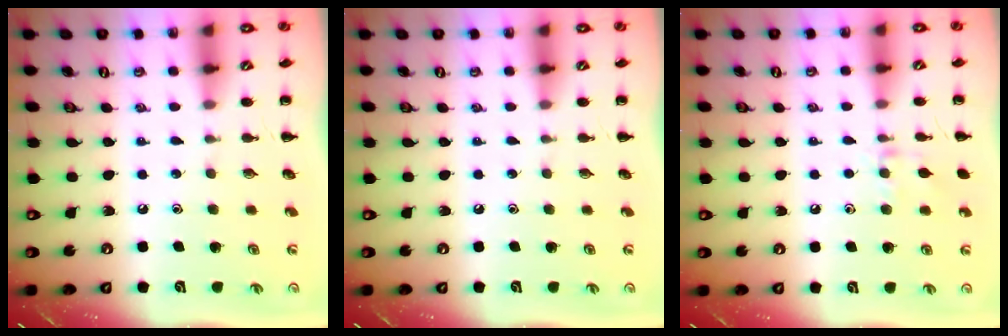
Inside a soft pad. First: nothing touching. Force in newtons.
{"total": 0.0}
{"total": 7.3, "press": 7.2, "slide": 1.4}